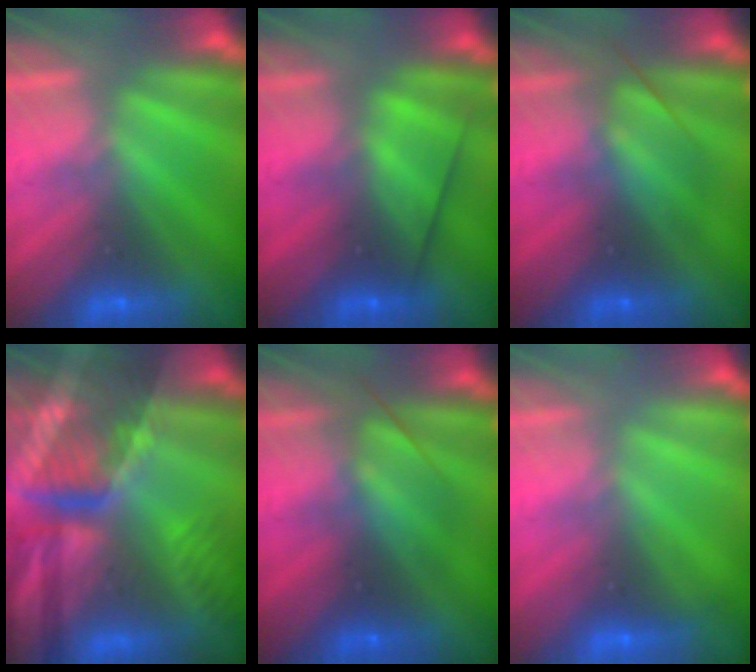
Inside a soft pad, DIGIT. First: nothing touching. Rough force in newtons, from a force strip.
{"total": 2.7}
{"total": 2.4}
{"total": 7.4}
{"total": 2.4}
{"total": 2.2}